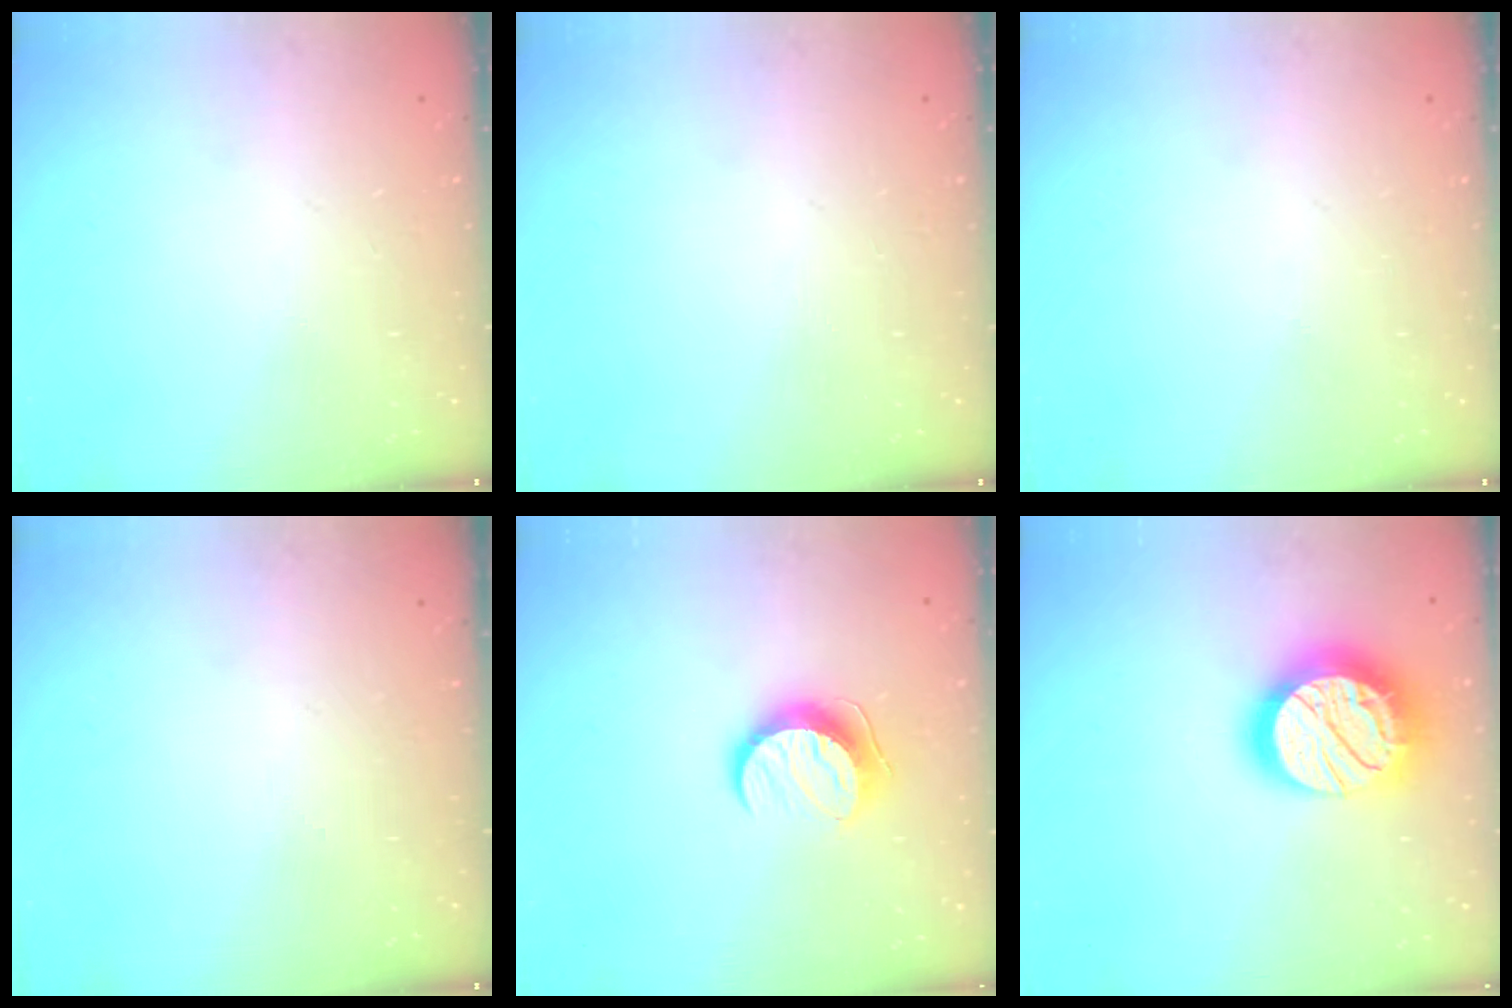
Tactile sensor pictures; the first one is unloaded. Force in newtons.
{"total": 0.0}
{"total": 0.0}
{"total": 0.0}
{"total": 9.8, "press": 9.8, "slide": 0.1}
{"total": 23.0, "press": 23.0, "slide": 1.5}